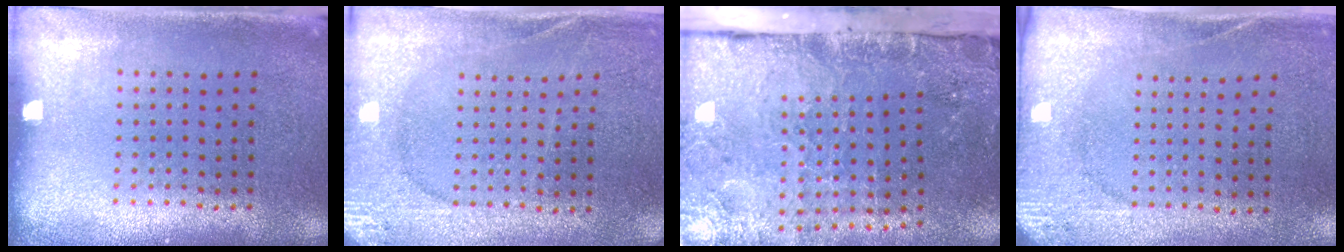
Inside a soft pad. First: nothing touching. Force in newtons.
{"total": 2.7, "press": 2.7, "slide": 0.2}
{"total": 4.7, "press": 3.7, "slide": 2.8}
{"total": 2.6, "press": 2.0, "slide": 1.6}